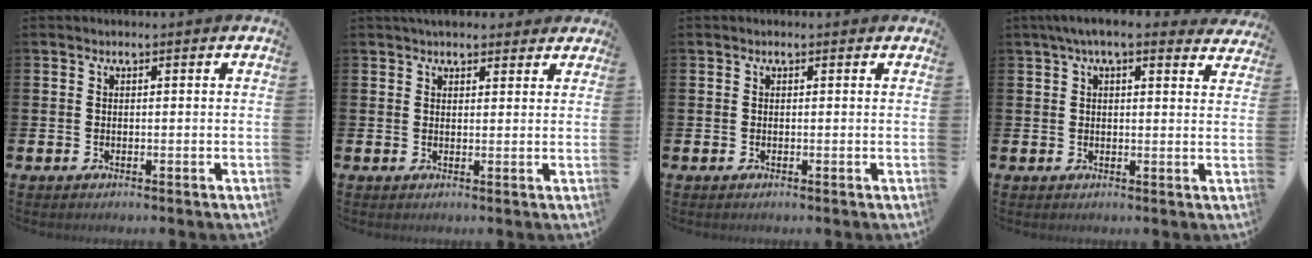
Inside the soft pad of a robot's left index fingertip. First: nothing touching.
{"total": 3.8, "force": [3.4, 1.6, 0.5], "torque": [-0.003, -0.012, 0.061]}
{"total": 0.0}
{"total": 5.2, "force": [4.3, 1.2, 2.6], "torque": [-0.047, -0.012, 0.075]}